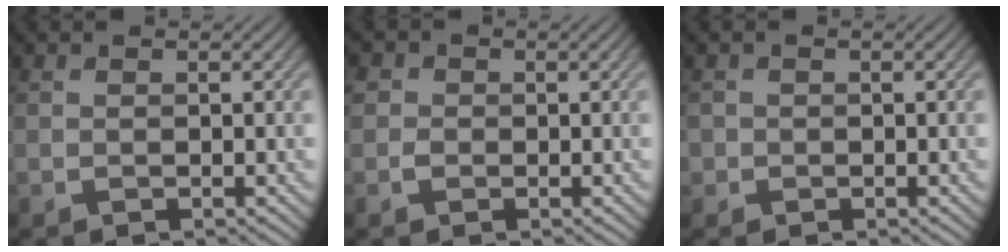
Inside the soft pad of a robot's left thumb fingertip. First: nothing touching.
{"total": 1.5, "force": [-0.1, 1.5, 0.3], "torque": [0.001, 0.004, -0.010]}
{"total": 1.1, "force": [-0.1, 1.1, 0.1], "torque": [0.005, -0.002, -0.007]}